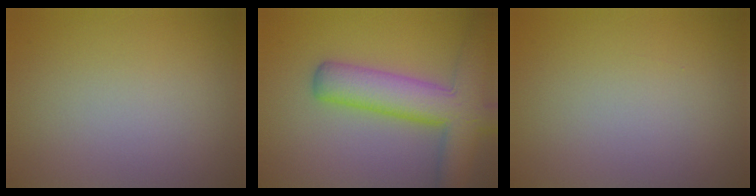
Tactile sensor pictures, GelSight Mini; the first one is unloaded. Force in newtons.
{"total": 7.6, "press": 7.6, "slide": 0.4}
{"total": 0.0}